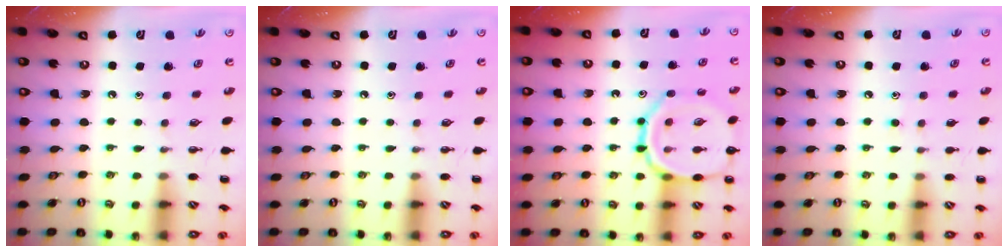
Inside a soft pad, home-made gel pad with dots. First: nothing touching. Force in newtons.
{"total": 0.0}
{"total": 15.2, "press": 15.1, "slide": 1.3}
{"total": 4.6, "press": 4.1, "slide": 1.9}